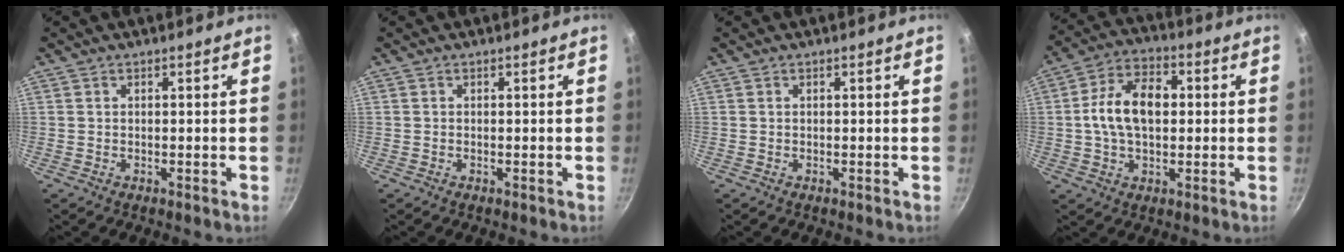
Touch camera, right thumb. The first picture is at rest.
{"total": 0.0}
{"total": 0.0}
{"total": 12.1, "force": [0.8, 7.5, 9.5], "torque": [-0.164, 0.021, 0.008]}